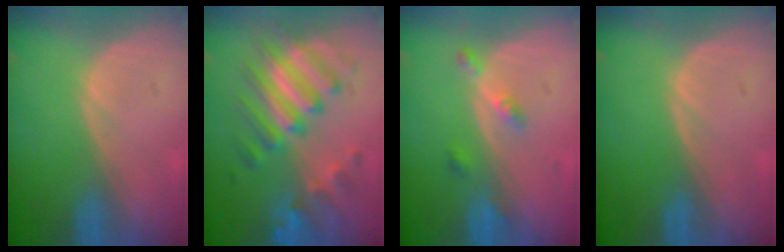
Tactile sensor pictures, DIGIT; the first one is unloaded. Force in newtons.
{"total": 9.0, "press": 9.0, "slide": 0.4}
{"total": 3.2, "press": 2.7, "slide": 1.7}
{"total": 0.0}